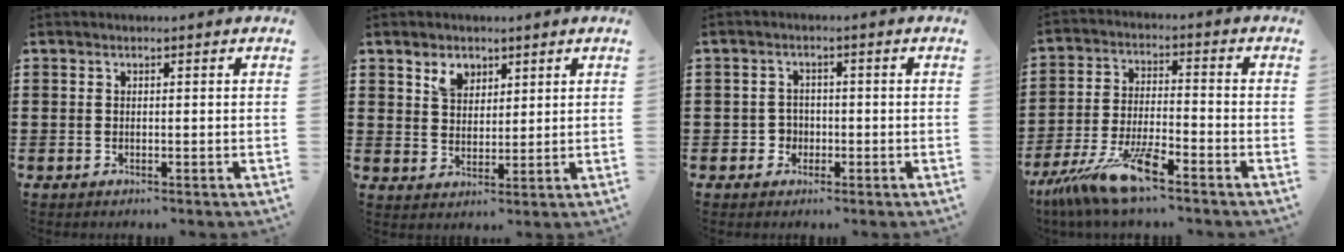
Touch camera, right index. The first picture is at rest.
{"total": 3.9, "force": [2.7, 2.4, 1.3], "torque": [-0.035, 0.005, 0.052]}
{"total": 2.4, "force": [-0.9, 2.2, 0.5], "torque": [-0.019, 0.003, -0.021]}
{"total": 10.6, "force": [-8.0, 1.2, 6.8], "torque": [-0.154, -0.003, -0.160]}